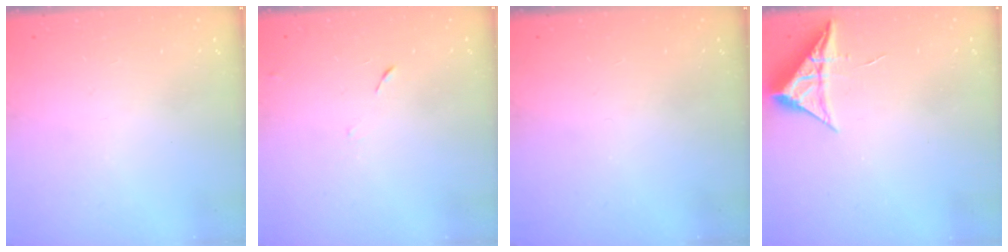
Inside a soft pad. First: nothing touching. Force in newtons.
{"total": 6.3, "press": 6.2, "slide": 0.6}
{"total": 0.0}
{"total": 6.6, "press": 6.6, "slide": 0.2}